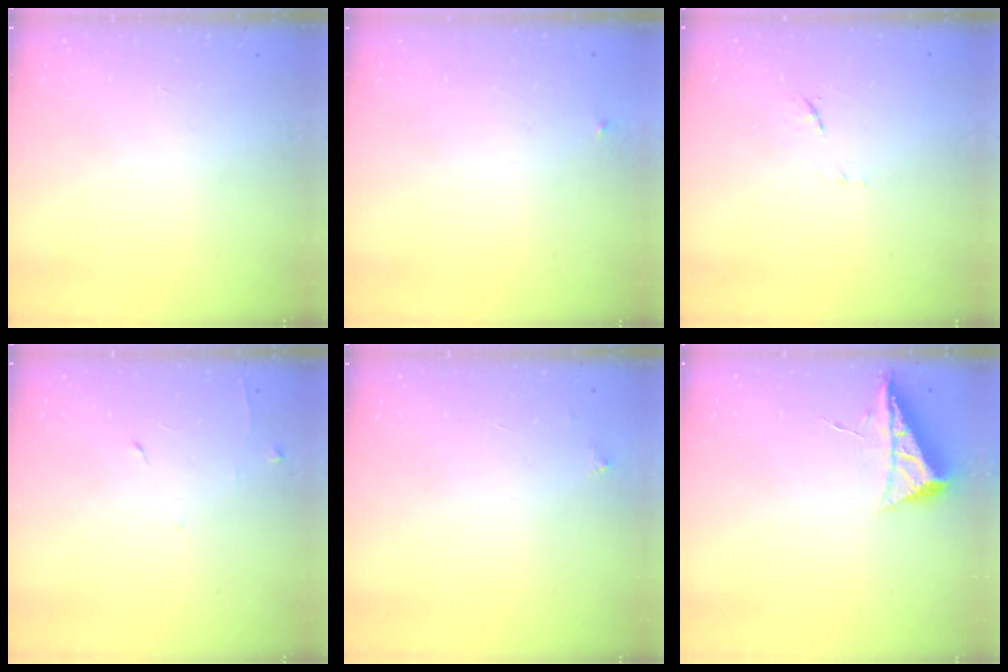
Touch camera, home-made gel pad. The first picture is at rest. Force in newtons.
{"total": 2.3, "press": 2.3, "slide": 0.2}
{"total": 7.8, "press": 7.7, "slide": 0.6}
{"total": 5.1, "press": 5.1, "slide": 0.8}
{"total": 2.5, "press": 2.5, "slide": 0.4}
{"total": 6.5, "press": 6.5, "slide": 0.8}